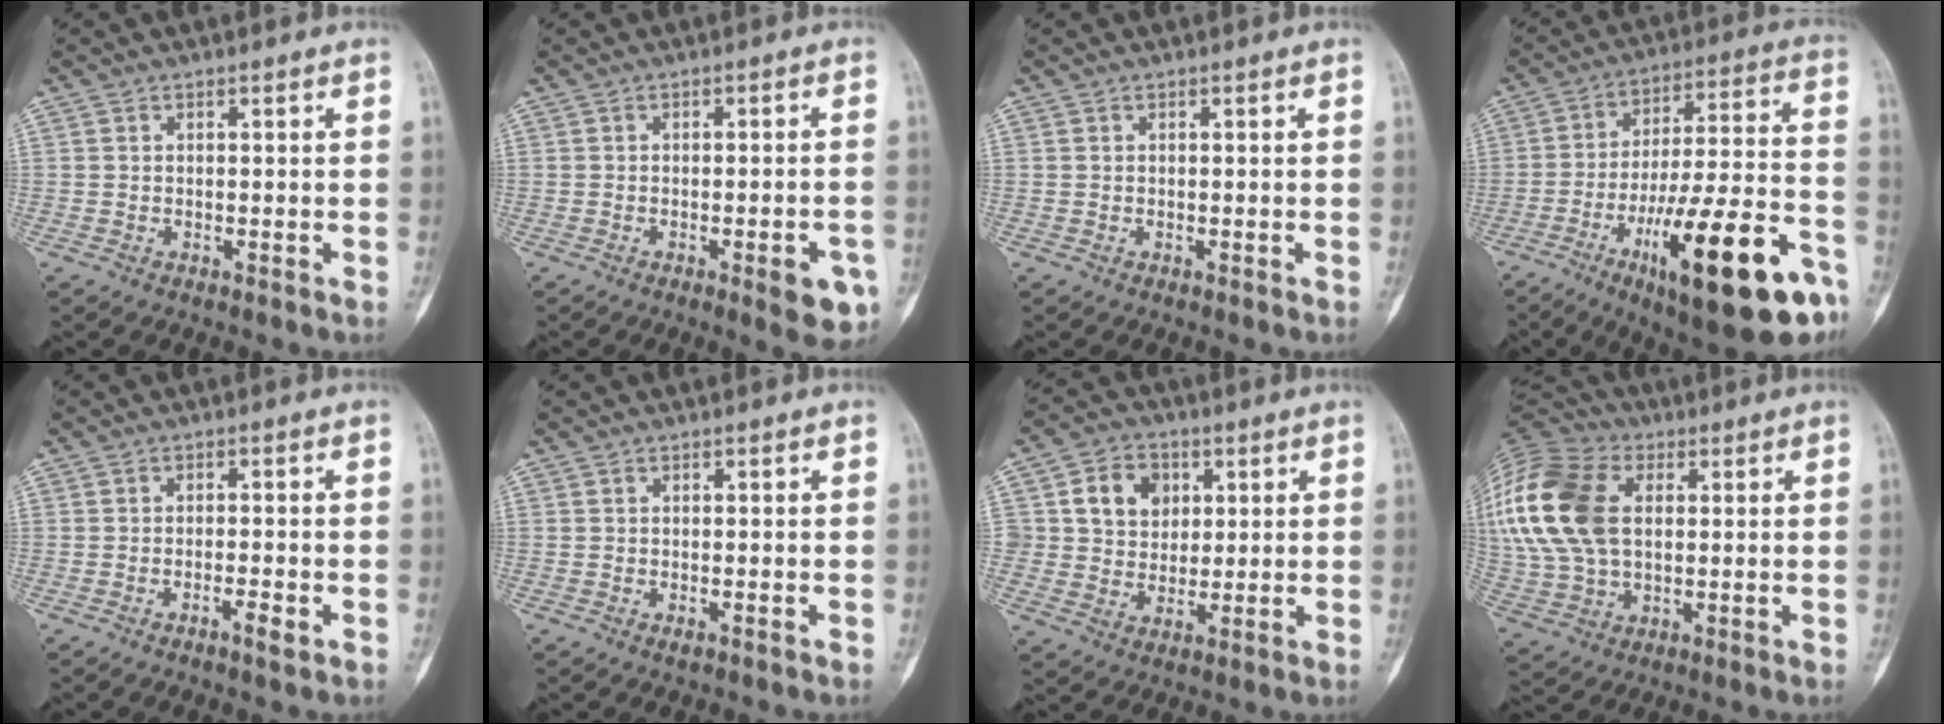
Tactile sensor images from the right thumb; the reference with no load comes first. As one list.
[{"total": 6.6, "force": [-2.8, 1.8, 5.7], "torque": [-0.055, 0.006, -0.030]}, {"total": 0.0}, {"total": 26.7, "force": [-12.5, 6.9, 22.5], "torque": [-0.309, 0.059, -0.183]}, {"total": 2.5, "force": [-1.3, 0.4, 2.1], "torque": [-0.037, 0.002, -0.024]}, {"total": 0.6, "force": [-0.3, 0.2, 0.5], "torque": [-0.006, -0.002, -0.005]}, {"total": 9.4, "force": [2.6, 7.9, 4.4], "torque": [-0.028, -0.006, 0.047]}, {"total": 24.9, "force": [5.0, 16.5, 17.9], "torque": [-0.422, 0.025, 0.097]}]